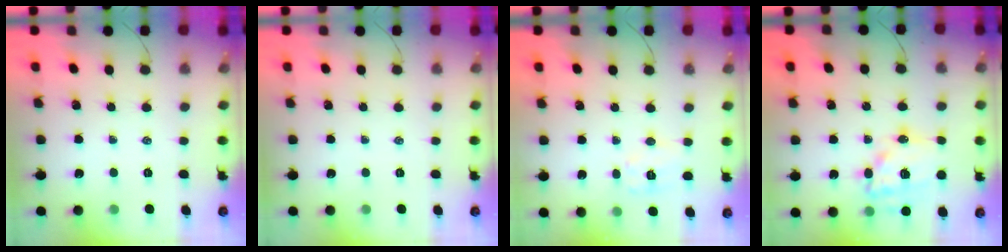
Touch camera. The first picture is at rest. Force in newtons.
{"total": 0.0}
{"total": 6.8, "press": 6.7, "slide": 0.6}
{"total": 15.3, "press": 15.0, "slide": 3.1}